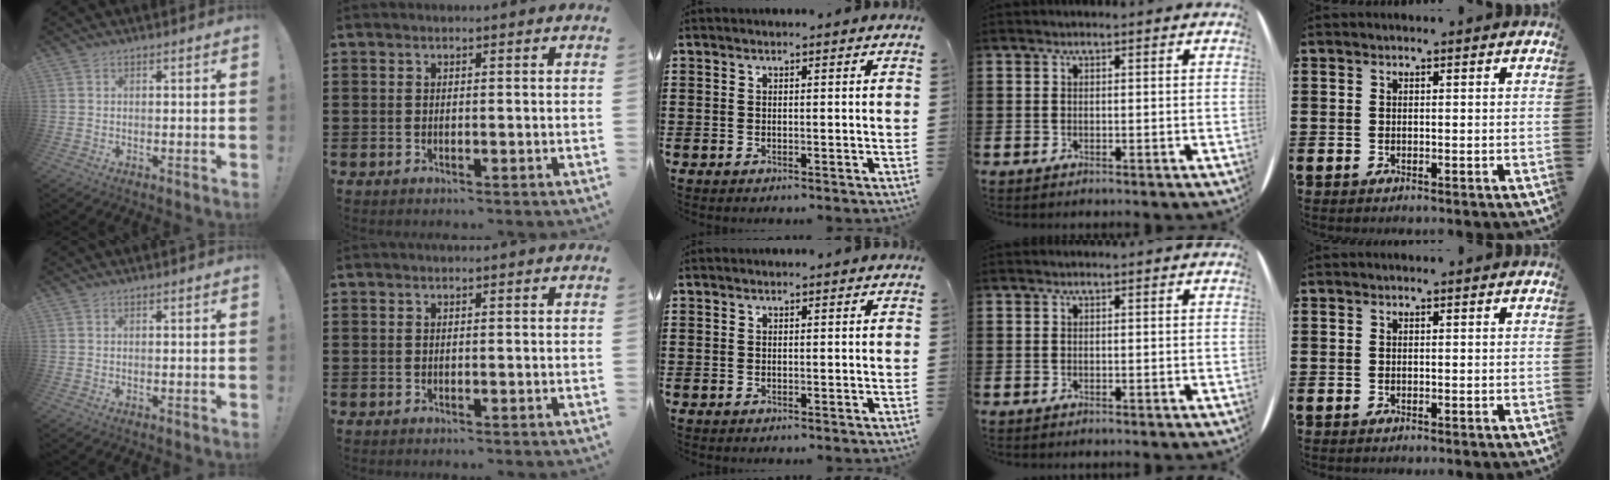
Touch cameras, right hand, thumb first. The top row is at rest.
{}